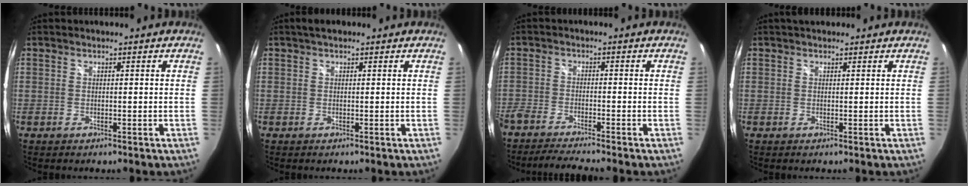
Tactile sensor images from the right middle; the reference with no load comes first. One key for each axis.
{"total": 2.1, "fx": 1.4, "fy": 0.9, "fz": 1.3, "tx": -0.019, "ty": 0.010, "tz": 0.020}
{"total": 6.6, "fx": -6.0, "fy": -0.1, "fz": 2.6, "tx": -0.076, "ty": -0.014, "tz": -0.108}
{"total": 2.2, "fx": 1.7, "fy": 1.2, "fz": 0.8, "tx": -0.009, "ty": 0.009, "tz": 0.024}